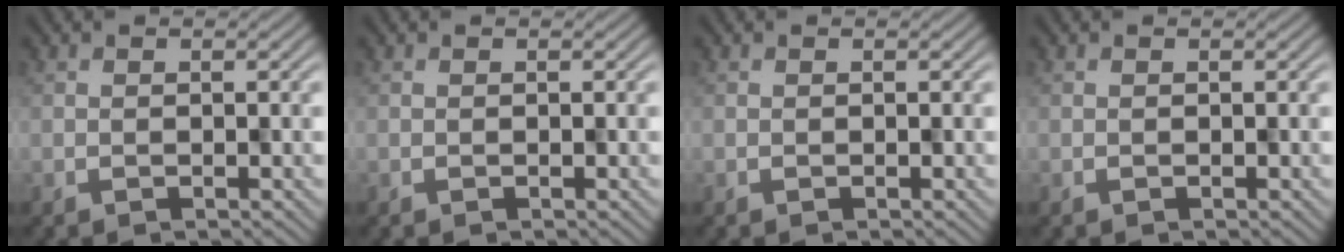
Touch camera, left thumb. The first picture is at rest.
{"total": 0.0}
{"total": 0.0}
{"total": 0.0}